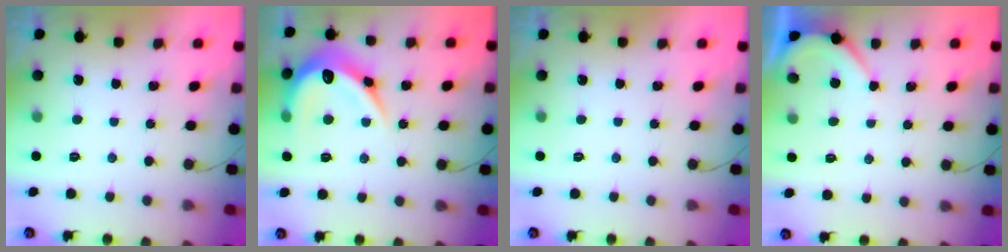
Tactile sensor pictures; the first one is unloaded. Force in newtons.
{"total": 15.0, "press": 15.0, "slide": 0.3}
{"total": 0.0}
{"total": 3.5, "press": 3.4, "slide": 0.5}